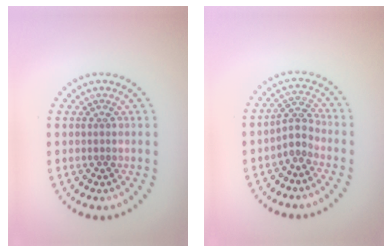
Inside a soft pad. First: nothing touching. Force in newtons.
{"total": 2.2, "press": 1.6, "slide": 1.4}